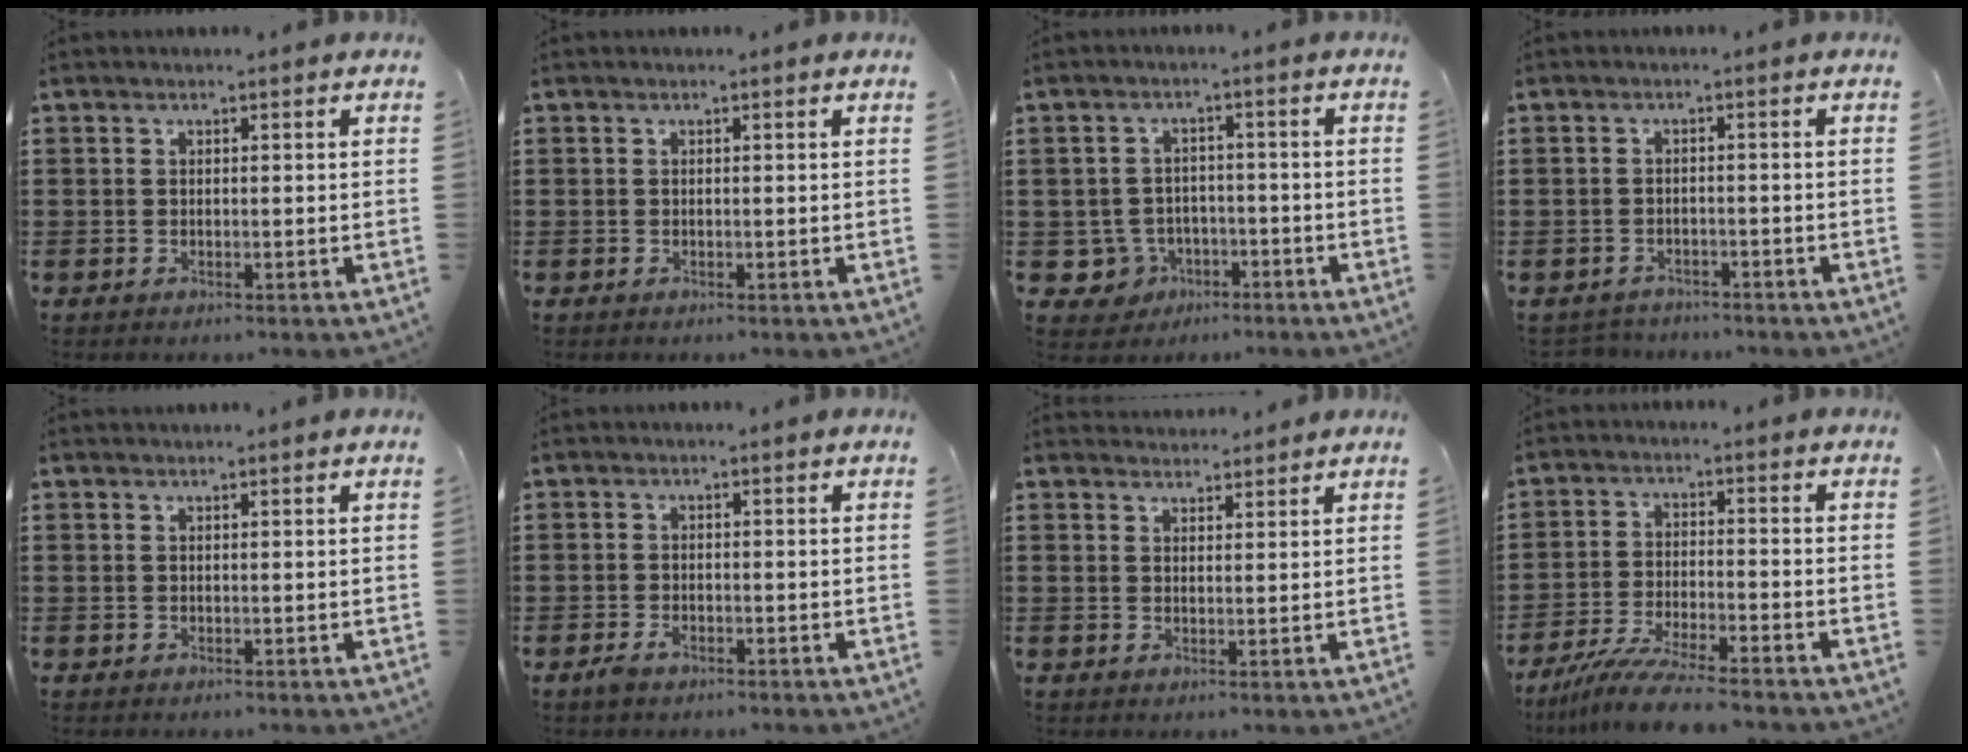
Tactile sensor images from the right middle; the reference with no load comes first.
{"total": 0.0}
{"total": 3.9, "force": [-2.2, 3.1, 1.0], "torque": [-0.036, 0.004, -0.045]}
{"total": 1.8, "force": [-1.8, 0.3, -0.2], "torque": [-0.004, -0.001, -0.041]}
{"total": 0.0}
{"total": 1.9, "force": [-1.2, 0.8, 1.3], "torque": [-0.032, -0.004, -0.025]}
{"total": 2.3, "force": [2.2, 0.3, -0.4], "torque": [0.001, -0.002, 0.043]}
{"total": 7.4, "force": [-6.5, 0.0, 3.6], "torque": [-0.078, -0.014, -0.124]}